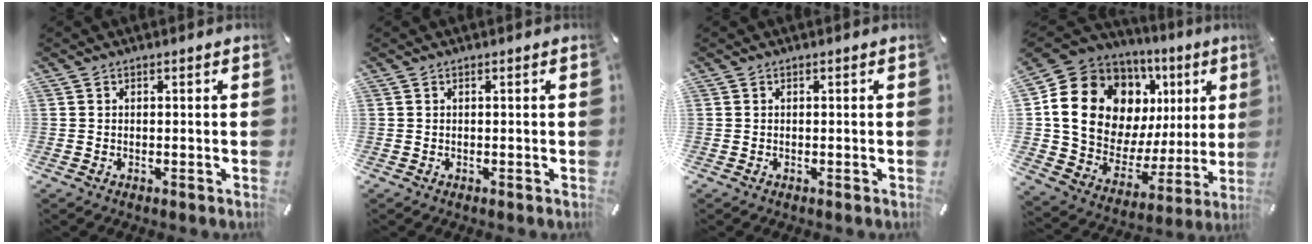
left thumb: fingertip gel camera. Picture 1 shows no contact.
{"total": 0.0}
{"total": 0.0}
{"total": 18.7, "force": [7.4, 13.9, 10.1], "torque": [-0.171, -0.055, 0.143]}